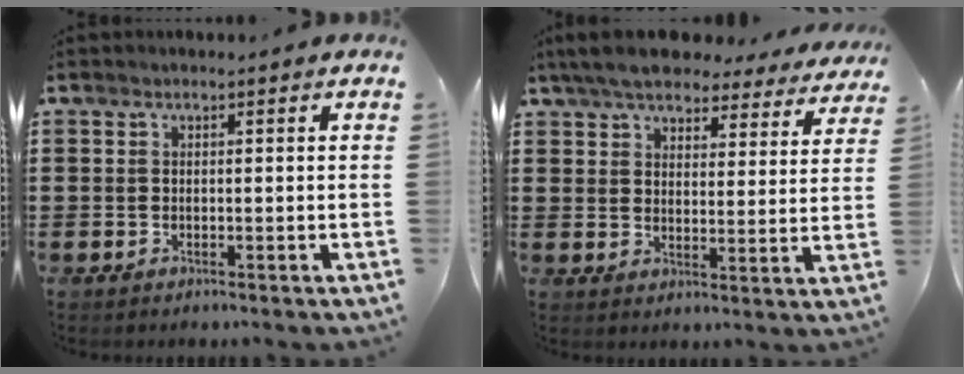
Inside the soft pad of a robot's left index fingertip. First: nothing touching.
{"total": 6.6, "force": [6.1, 1.1, 2.3], "torque": [-0.071, -0.024, 0.109]}